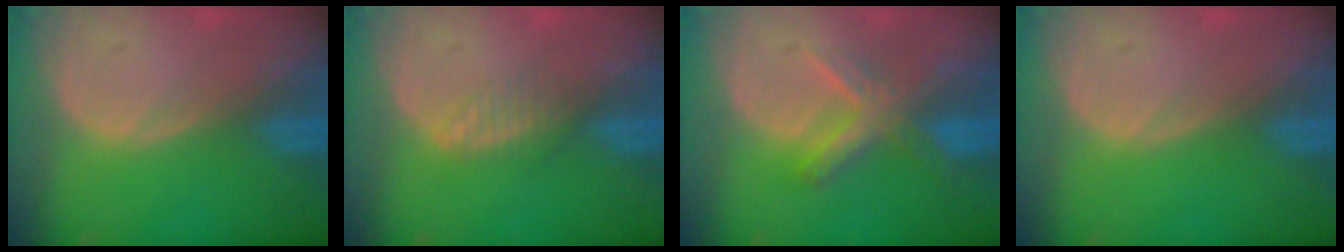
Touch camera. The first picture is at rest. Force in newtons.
{"total": 2.3, "press": 2.3, "slide": 0.1}
{"total": 5.8, "press": 5.8, "slide": 0.5}
{"total": 0.0}